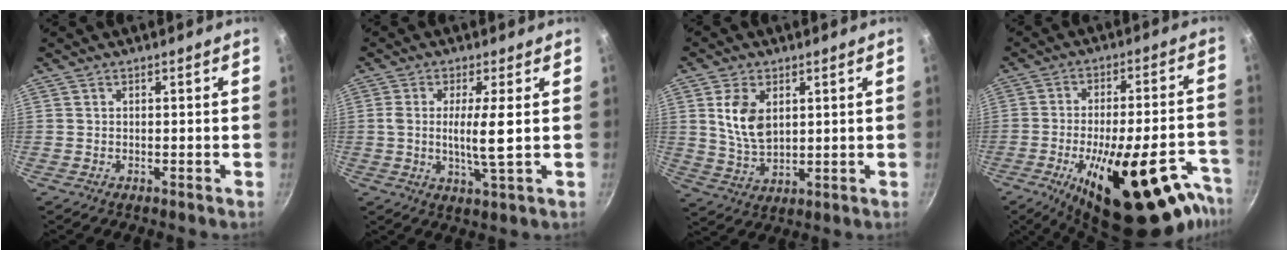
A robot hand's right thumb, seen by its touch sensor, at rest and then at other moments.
{"total": 6.2, "force": [0.3, 0.3, 6.2], "torque": [-0.131, -0.011, 0.003]}
{"total": 8.7, "force": [2.5, 5.4, 6.4], "torque": [-0.114, -0.019, 0.055]}
{"total": 27.4, "force": [-14.6, 10.0, 20.8], "torque": [-0.249, 0.056, -0.209]}